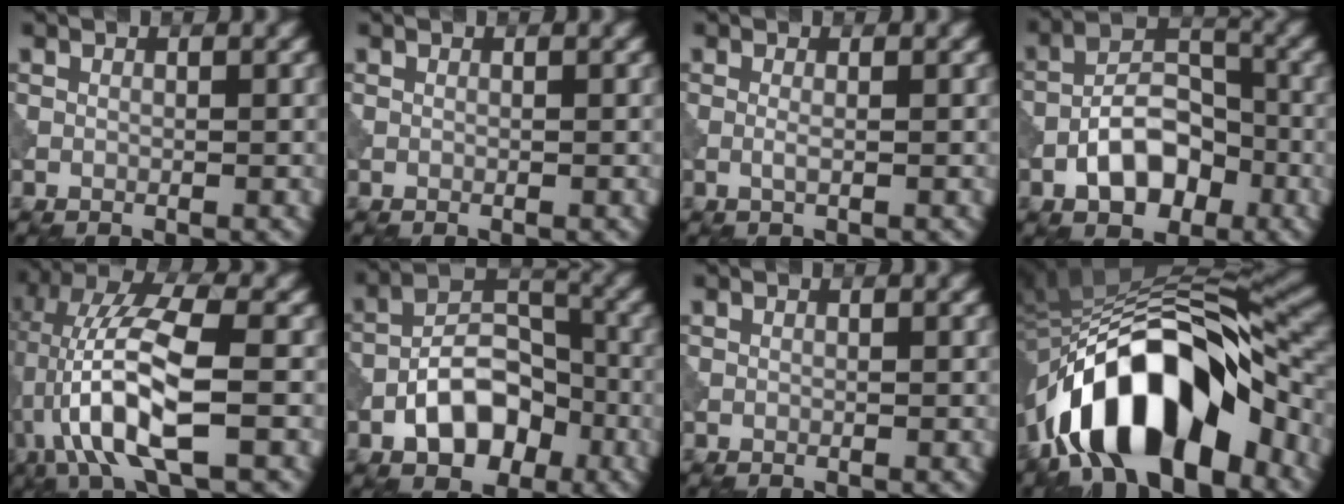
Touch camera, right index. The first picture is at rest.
{"total": 0.0}
{"total": 0.8, "force": [-0.1, 0.1, 0.8], "torque": [-0.018, -0.002, -0.004]}
{"total": 6.5, "force": [-2.8, 3.9, 4.4], "torque": [-0.064, 0.009, -0.055]}
{"total": 10.5, "force": [-2.2, 3.0, 9.8], "torque": [-0.191, 0.018, -0.045]}
{"total": 7.5, "force": [-3.3, 4.6, 4.9], "torque": [-0.074, 0.008, -0.062]}
{"total": 0.0}
{"total": 14.7, "force": [-7.4, 6.3, 11.1], "torque": [-0.179, 0.006, -0.126]}